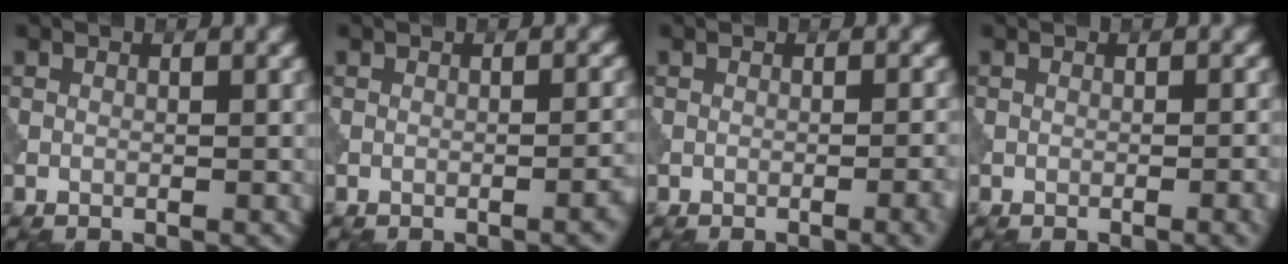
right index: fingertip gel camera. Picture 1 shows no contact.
{"total": 1.5, "force": [-0.6, 0.3, 1.3], "torque": [-0.013, 0.005, -0.010]}
{"total": 2.5, "force": [-0.9, 0.7, 2.3], "torque": [-0.025, 0.003, -0.014]}
{"total": 1.9, "force": [-0.7, 0.5, 1.8], "torque": [-0.019, 0.002, -0.010]}